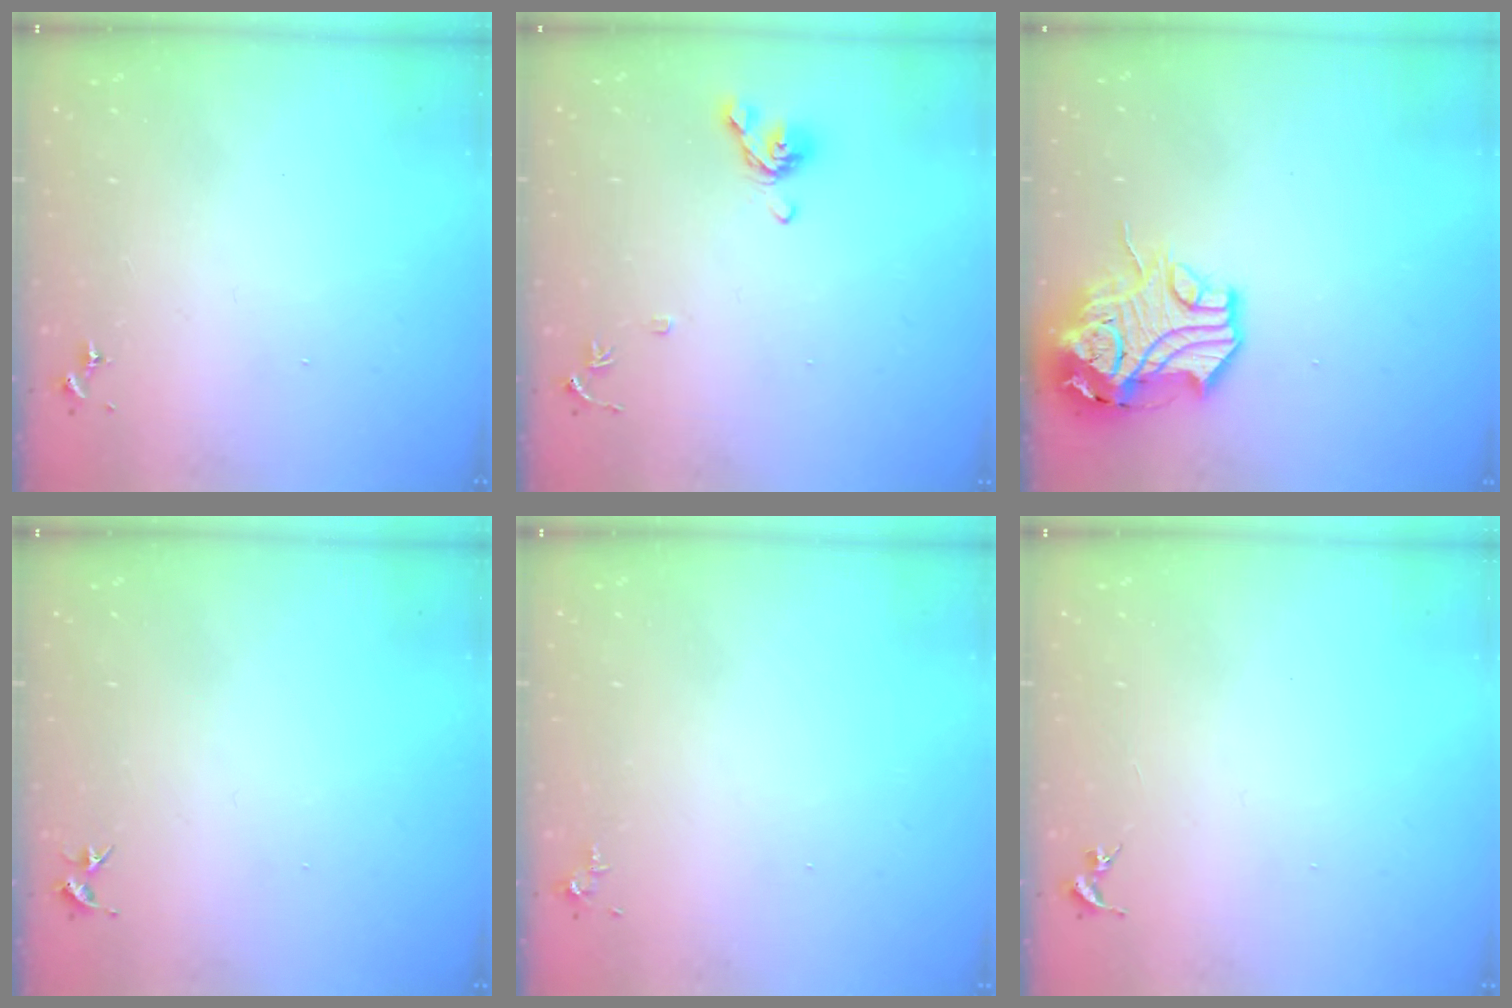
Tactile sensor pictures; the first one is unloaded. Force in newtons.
{"total": 8.4, "press": 8.3, "slide": 1.5}
{"total": 15.4, "press": 15.3, "slide": 2.0}
{"total": 3.3, "press": 3.3, "slide": 0.4}
{"total": 3.5, "press": 3.4, "slide": 0.5}
{"total": 0.0}